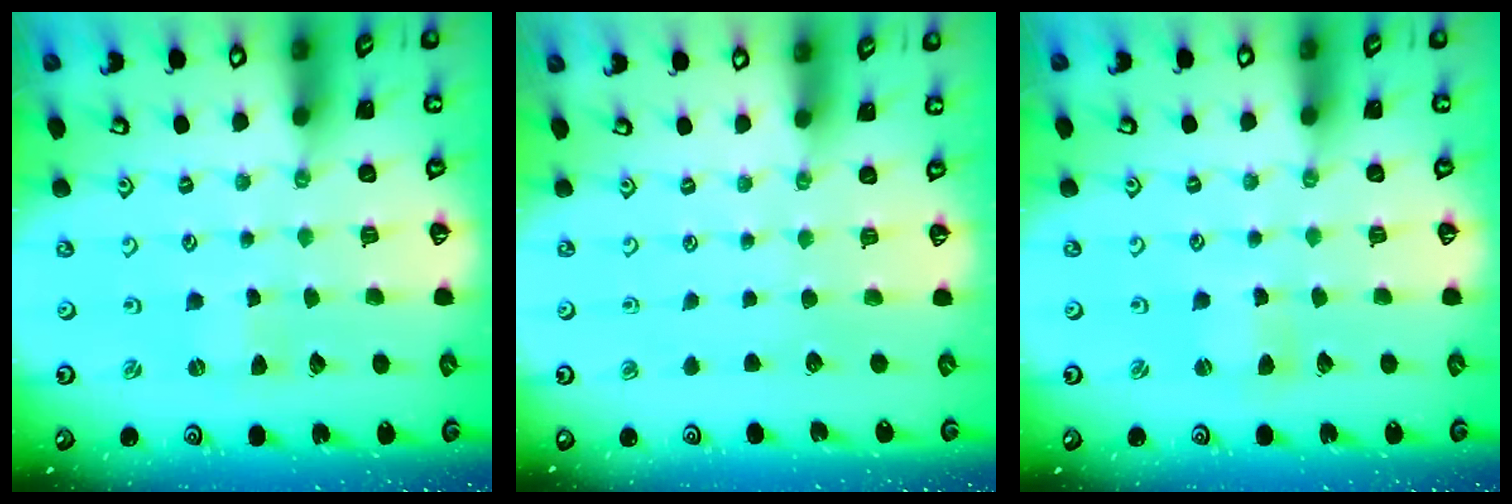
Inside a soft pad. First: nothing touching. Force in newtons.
{"total": 0.0}
{"total": 1.3, "press": 1.2, "slide": 0.2}